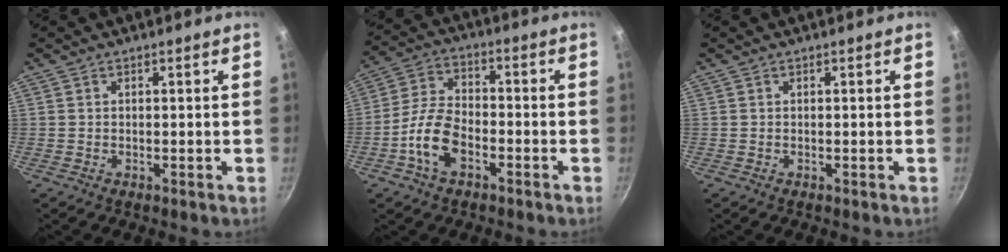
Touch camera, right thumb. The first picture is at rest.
{"total": 9.7, "force": [-4.1, 5.4, 7.0], "torque": [-0.129, 0.036, -0.086]}
{"total": 0.0}